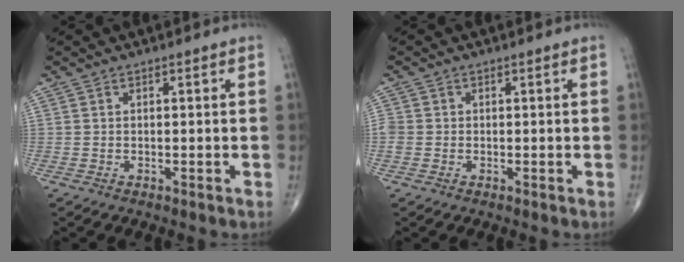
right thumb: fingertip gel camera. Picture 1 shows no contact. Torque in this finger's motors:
{"motor_torque": [0.28, -0.28, 0.28, 0.16, 0.01]}